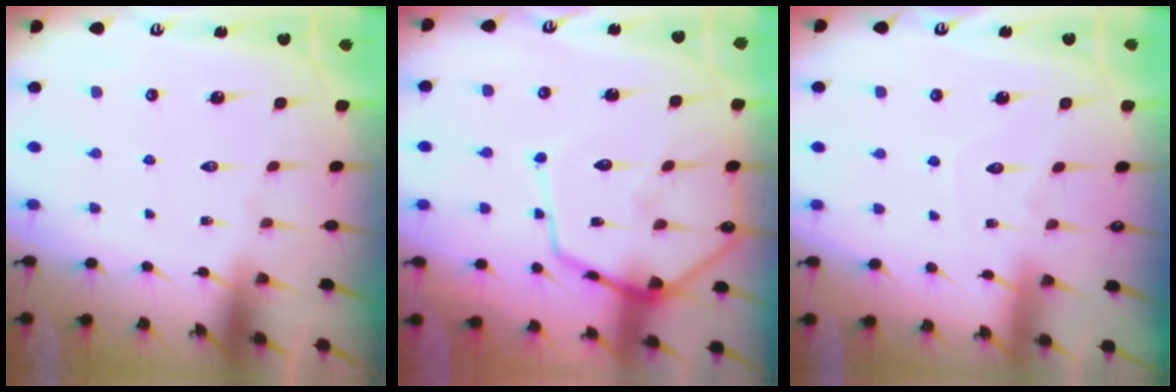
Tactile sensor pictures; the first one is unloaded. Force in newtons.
{"total": 15.5, "press": 15.4, "slide": 1.3}
{"total": 4.9, "press": 4.8, "slide": 0.4}